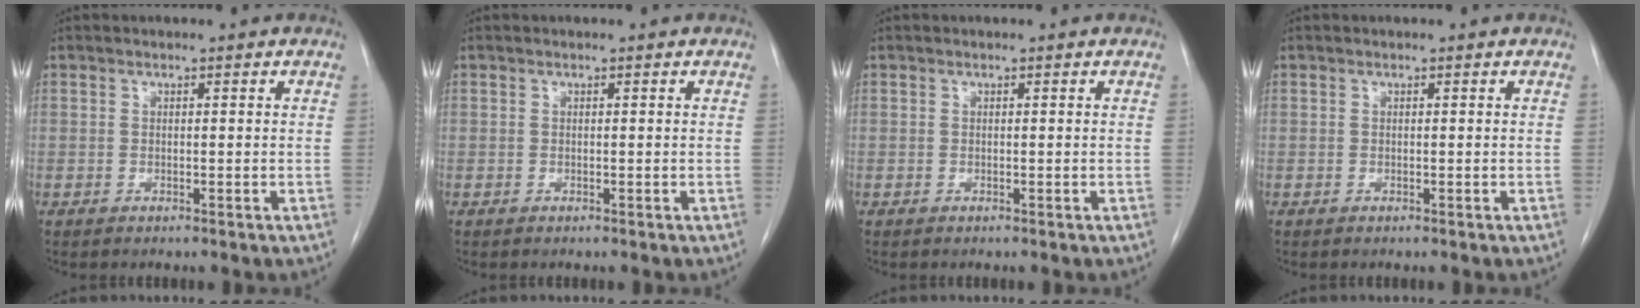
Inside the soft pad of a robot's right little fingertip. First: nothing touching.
{"total": 0.0}
{"total": 0.0}
{"total": 0.0}